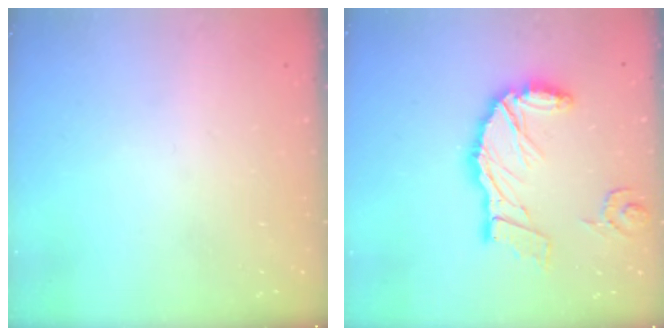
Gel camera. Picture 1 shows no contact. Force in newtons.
{"total": 16.6, "press": 16.5, "slide": 1.9}